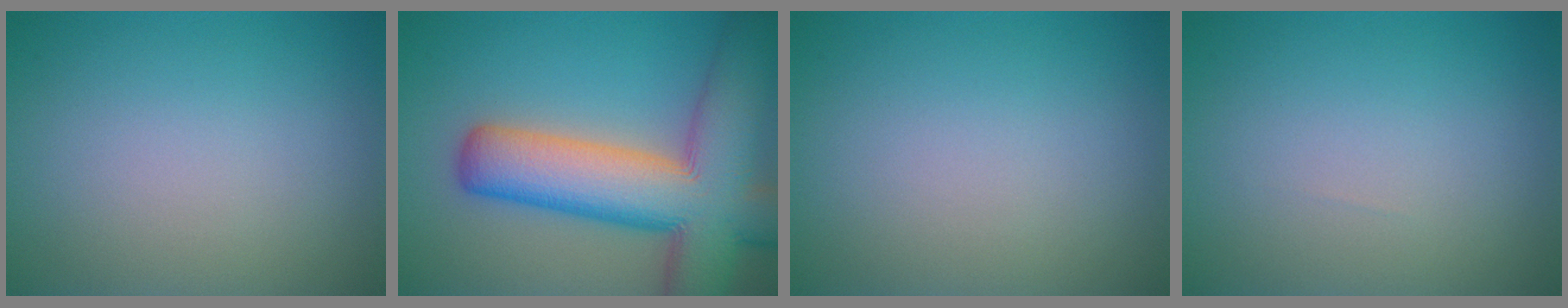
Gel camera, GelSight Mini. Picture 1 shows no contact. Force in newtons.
{"total": 12.9, "press": 12.9, "slide": 0.8}
{"total": 0.0}
{"total": 0.0}